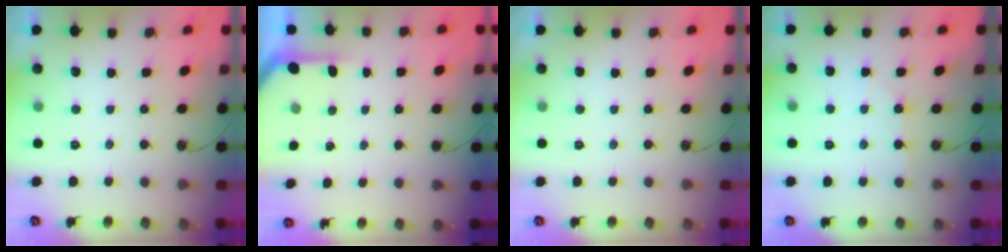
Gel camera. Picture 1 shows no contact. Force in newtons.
{"total": 2.7, "press": 2.7, "slide": 0.2}
{"total": 0.0}
{"total": 2.9, "press": 2.8, "slide": 0.6}